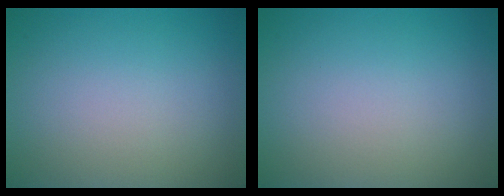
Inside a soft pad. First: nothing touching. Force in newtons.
{"total": 0.0}